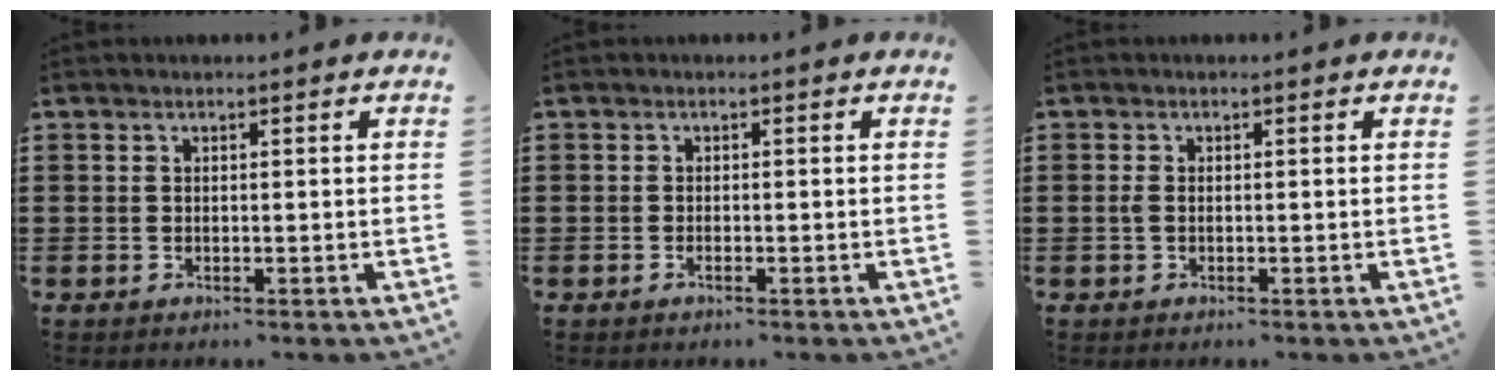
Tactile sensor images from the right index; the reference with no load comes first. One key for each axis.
{"total": 0.6, "fx": -0.4, "fy": 0.1, "fz": 0.4, "tx": -0.010, "ty": -0.004, "tz": -0.006}
{"total": 1.1, "fx": -0.2, "fy": 0.4, "fz": 1.0, "tx": -0.027, "ty": -0.002, "tz": -0.007}